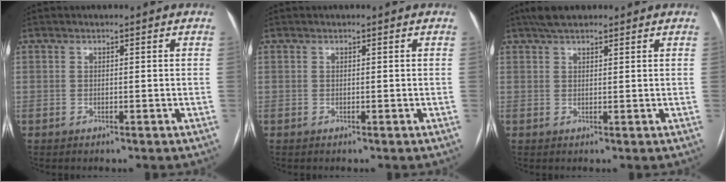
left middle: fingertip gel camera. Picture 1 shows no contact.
{"total": 0.0}
{"total": 4.3, "force": [3.5, 1.3, 2.2], "torque": [-0.043, 0.023, 0.061]}